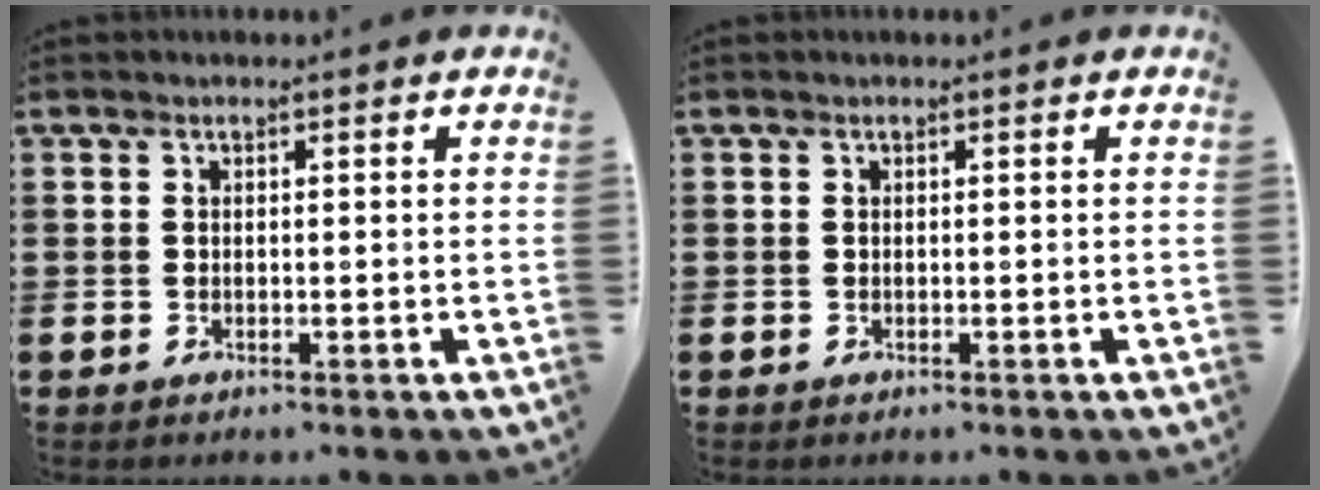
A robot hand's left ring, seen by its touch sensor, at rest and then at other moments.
{"total": 0.0}